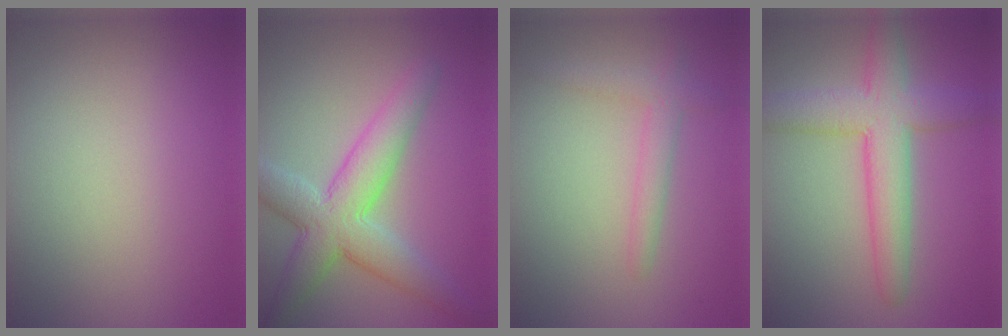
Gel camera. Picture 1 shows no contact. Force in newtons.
{"total": 6.7, "press": 6.7, "slide": 0.2}
{"total": 2.2, "press": 2.2, "slide": 0.1}
{"total": 6.1, "press": 6.1, "slide": 0.2}